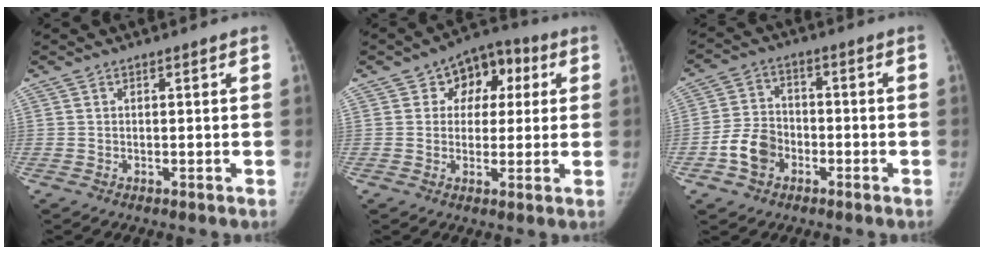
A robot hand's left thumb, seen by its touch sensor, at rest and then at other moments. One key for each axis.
{"total": 9.1, "fx": 2.8, "fy": 7.1, "fz": 5.0, "tx": -0.011, "ty": 0.009, "tz": 0.030}
{"total": 7.9, "fx": -3.2, "fy": 6.0, "fz": 3.8, "tx": -0.058, "ty": 0.025, "tz": -0.061}